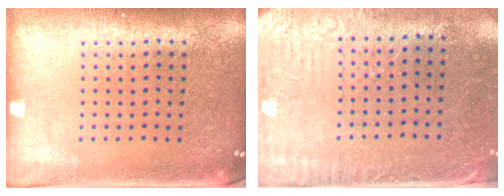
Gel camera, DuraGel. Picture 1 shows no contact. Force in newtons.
{"total": 3.2, "press": 2.5, "slide": 2.0}